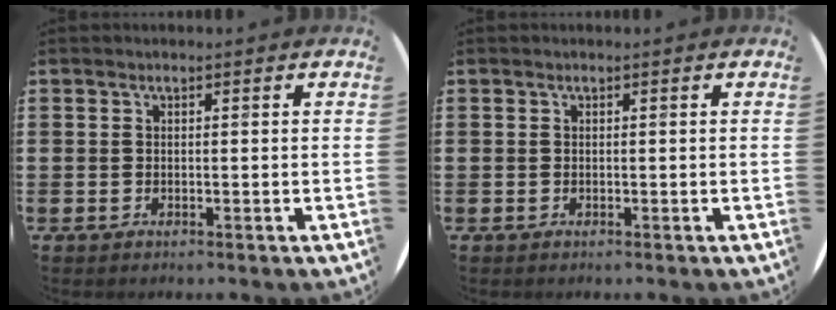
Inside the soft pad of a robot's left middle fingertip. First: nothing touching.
{"total": 0.0}